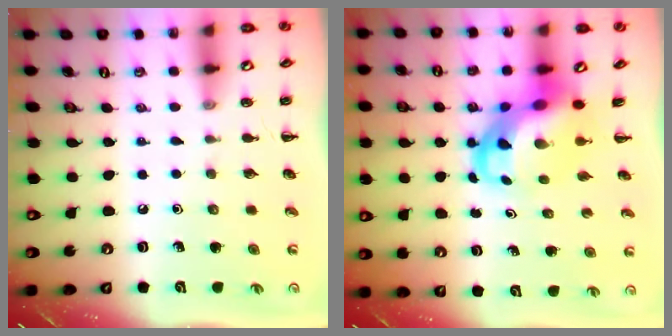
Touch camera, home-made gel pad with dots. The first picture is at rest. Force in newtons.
{"total": 7.4, "press": 7.1, "slide": 2.2}